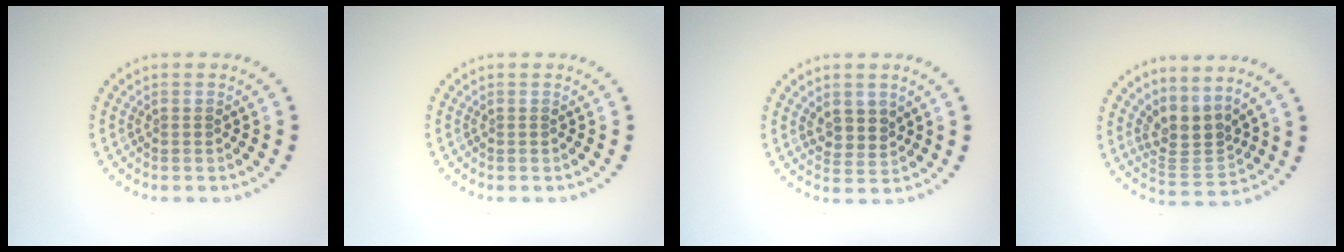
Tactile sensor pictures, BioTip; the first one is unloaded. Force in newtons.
{"total": 0.0}
{"total": 2.4, "press": 2.2, "slide": 1.0}
{"total": 3.3, "press": 2.4, "slide": 2.3}